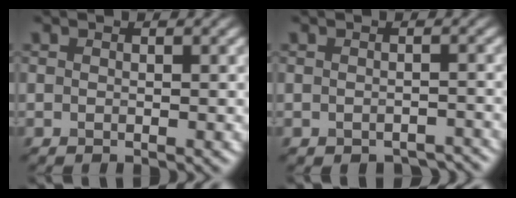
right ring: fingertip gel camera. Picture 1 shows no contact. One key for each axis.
{"total": 2.9, "fx": -2.8, "fy": -0.6, "fz": -0.3, "tx": -0.029, "ty": -0.007, "tz": -0.010}